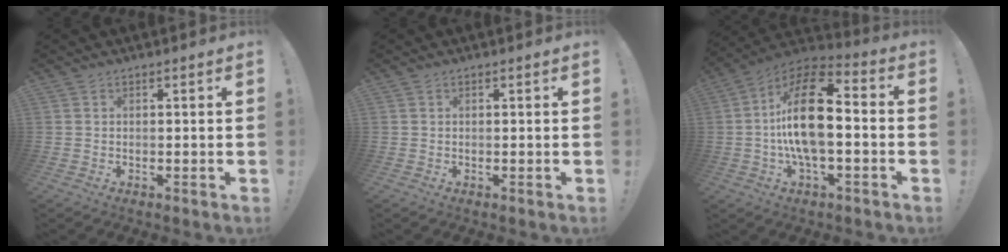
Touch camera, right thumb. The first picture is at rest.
{"total": 0.0}
{"total": 20.1, "force": [-1.0, 8.9, 18.0], "torque": [-0.325, 0.015, -0.020]}